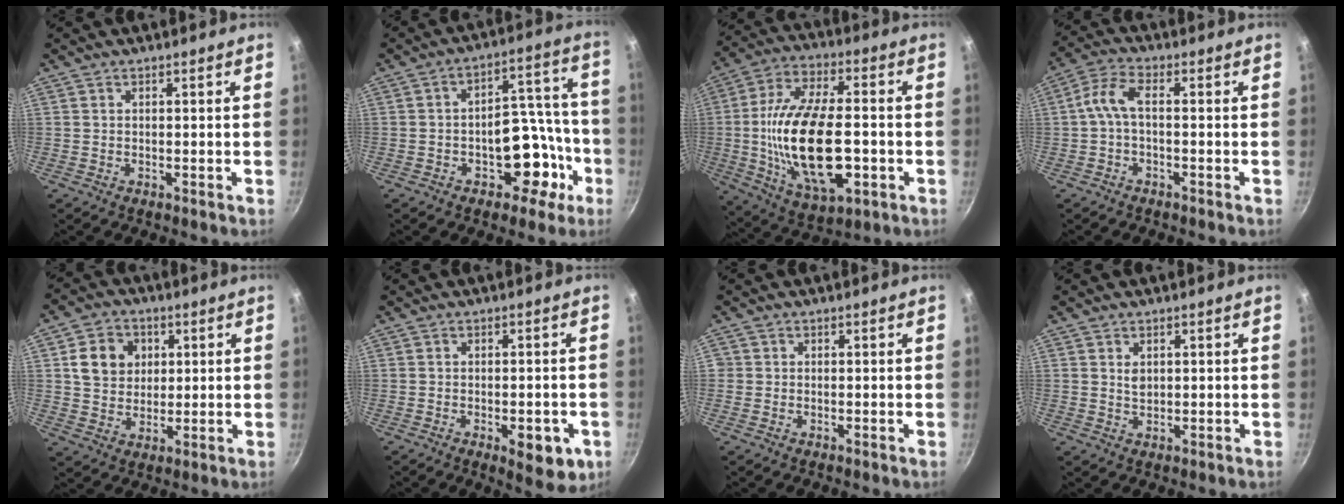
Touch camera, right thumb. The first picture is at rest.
{"total": 14.0, "force": [-5.0, 8.3, 10.2], "torque": [-0.090, 0.061, -0.067]}
{"total": 22.6, "force": [-2.7, 10.8, 19.7], "torque": [-0.371, 0.009, -0.036]}
{"total": 5.6, "force": [-0.3, 2.4, 5.0], "torque": [-0.111, 0.021, -0.015]}
{"total": 9.7, "force": [2.4, 8.1, 4.6], "torque": [-0.047, -0.004, 0.041]}
{"total": 7.5, "force": [-2.9, 3.2, 6.1], "torque": [-0.067, 0.003, -0.031]}
{"total": 1.3, "force": [-0.1, 1.3, 0.1], "torque": [0.007, 0.005, -0.003]}
{"total": 1.8, "force": [0.6, 1.2, 1.1], "torque": [-0.014, -0.006, 0.013]}